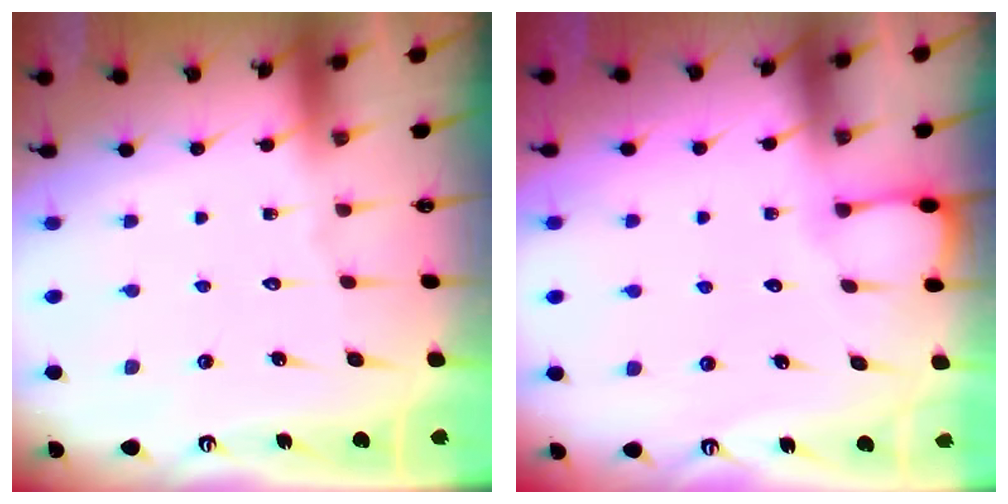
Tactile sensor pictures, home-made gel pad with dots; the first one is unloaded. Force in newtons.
{"total": 2.5, "press": 2.5, "slide": 0.2}